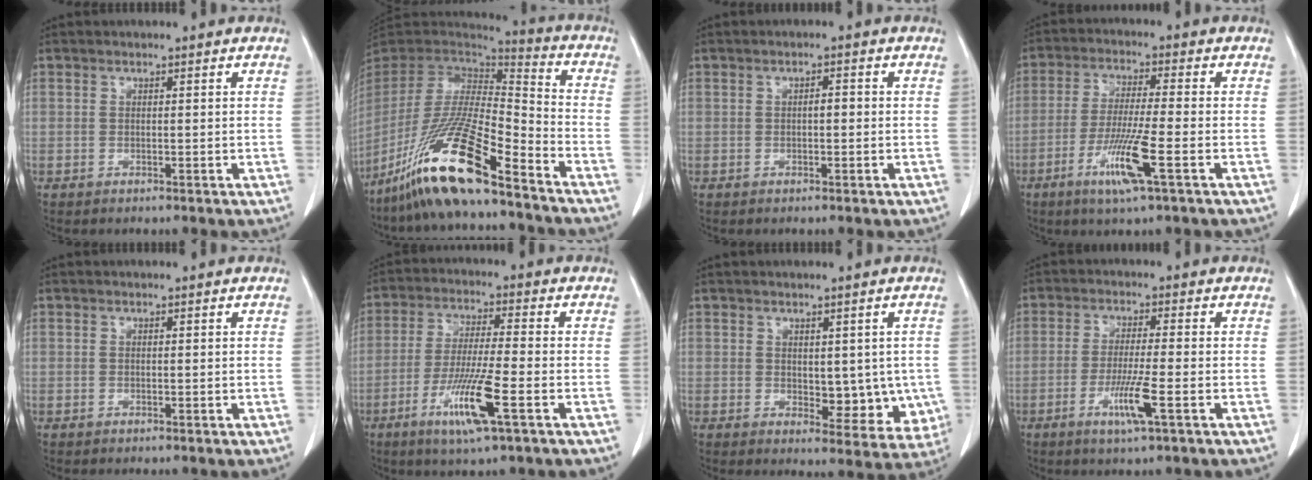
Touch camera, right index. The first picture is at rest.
{"total": 18.9, "force": [-12.9, 1.5, 13.7], "torque": [-0.294, -0.046, -0.246]}
{"total": 1.3, "force": [-0.1, 0.5, 1.2], "torque": [-0.017, 0.004, -0.003]}
{"total": 9.0, "force": [-3.8, -0.3, 8.1], "torque": [-0.160, -0.019, -0.074]}
{"total": 0.0}
{"total": 10.2, "force": [-4.3, 0.0, 9.3], "torque": [-0.181, -0.019, -0.082]}
{"total": 7.6, "force": [-0.1, 4.3, 6.3], "torque": [-0.054, -0.008, 0.008]}
{"total": 6.2, "force": [-2.5, -0.3, 5.6], "torque": [-0.108, -0.015, -0.047]}